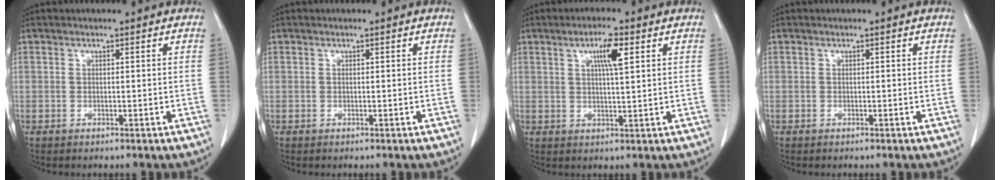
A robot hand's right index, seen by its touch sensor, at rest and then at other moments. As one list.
[{"total": 0.0}, {"total": 5.0, "force": [2.1, 0.5, 4.5], "torque": [-0.079, 0.001, 0.035]}, {"total": 0.0}]